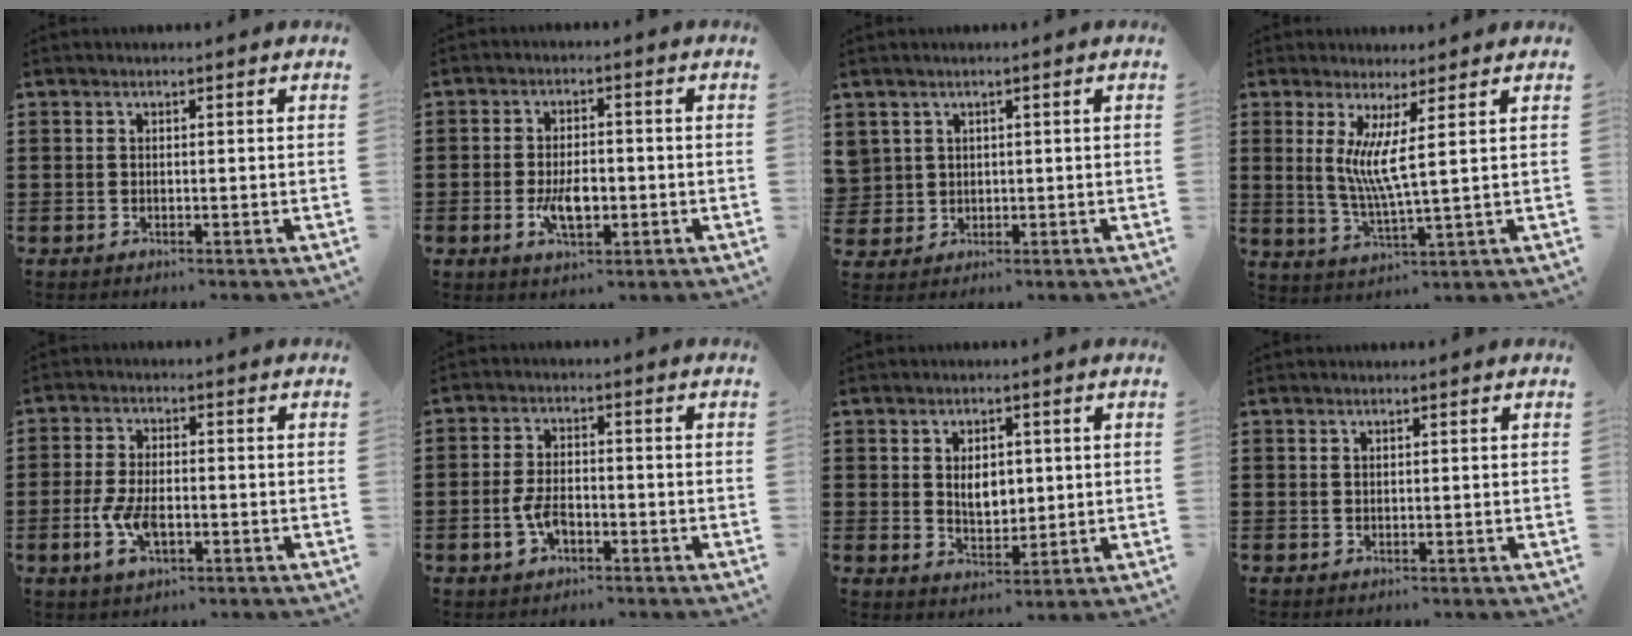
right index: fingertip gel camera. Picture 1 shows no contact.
{"total": 5.3, "force": [-1.4, 2.5, 4.5], "torque": [-0.083, -0.004, -0.026]}
{"total": 2.5, "force": [1.1, 2.2, -0.1], "torque": [-0.012, 0.009, 0.019]}
{"total": 5.8, "force": [2.0, -0.2, 5.5], "torque": [-0.112, -0.011, 0.035]}
{"total": 5.7, "force": [-1.7, 2.7, 4.7], "torque": [-0.109, -0.004, -0.034]}
{"total": 4.2, "force": [-1.6, 2.1, 3.3], "torque": [-0.080, -0.004, -0.034]}
{"total": 4.4, "force": [0.8, 2.8, 3.3], "torque": [-0.056, 0.005, 0.009]}
{"total": 0.0}